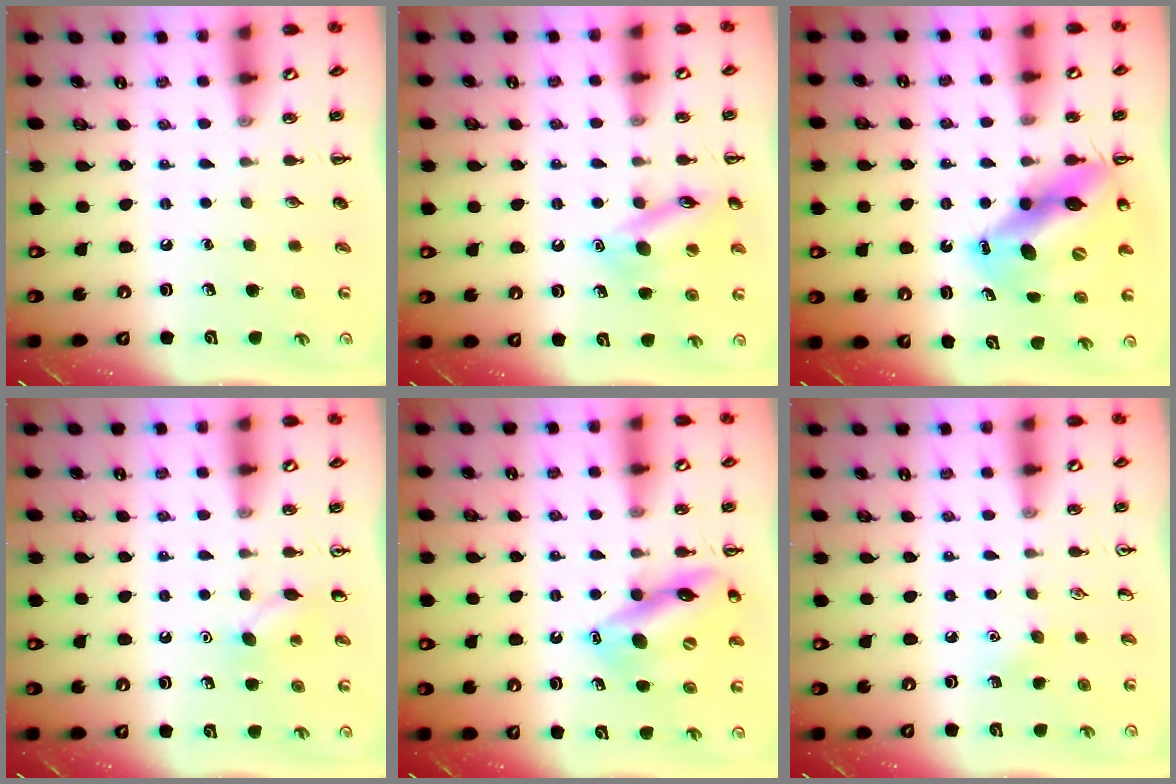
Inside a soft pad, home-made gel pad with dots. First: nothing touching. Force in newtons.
{"total": 13.9, "press": 13.8, "slide": 1.3}
{"total": 13.2, "press": 12.6, "slide": 3.8}
{"total": 5.9, "press": 5.6, "slide": 1.7}
{"total": 14.6, "press": 14.0, "slide": 3.9}
{"total": 4.0, "press": 3.9, "slide": 1.1}